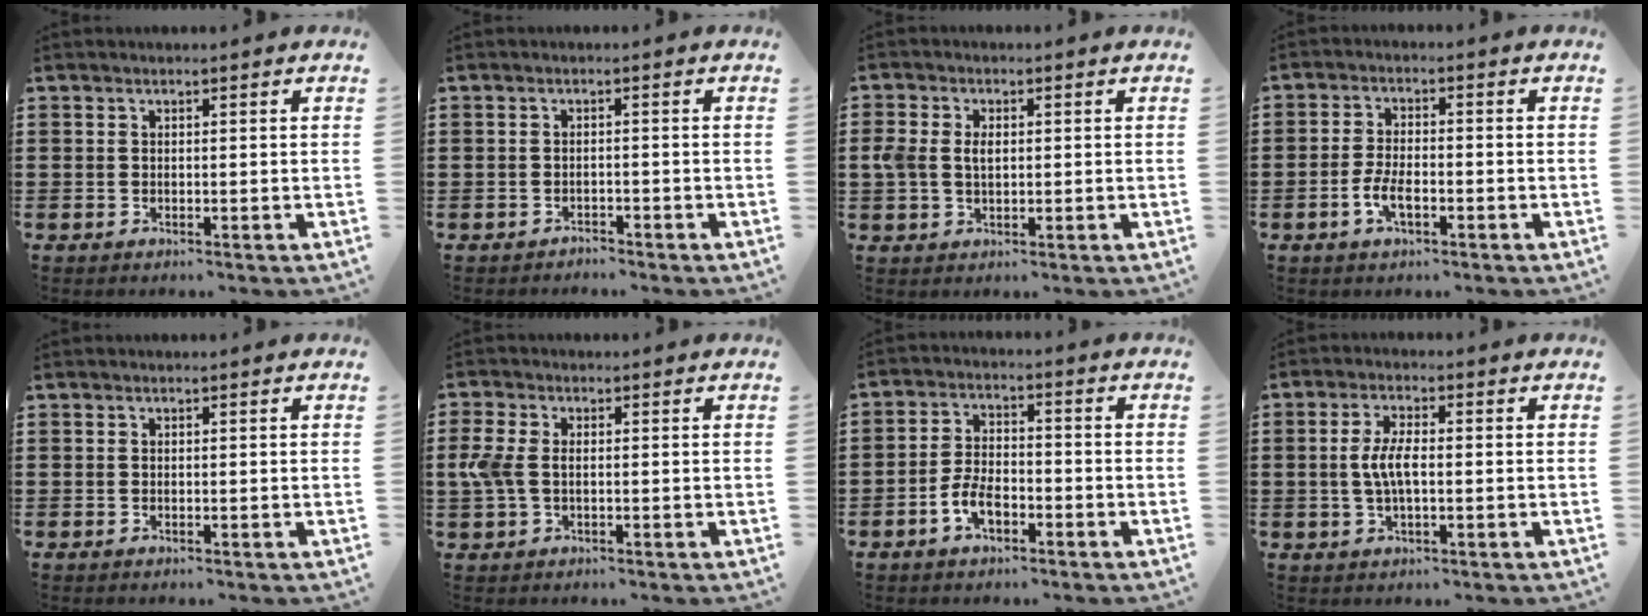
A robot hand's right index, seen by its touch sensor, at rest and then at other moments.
{"total": 1.3, "force": [-1.2, 0.1, -0.2], "torque": [0.000, 0.004, -0.029]}
{"total": 3.4, "force": [0.3, 2.4, 2.5], "torque": [-0.067, 0.004, -0.002]}
{"total": 4.2, "force": [-1.7, 1.9, 3.3], "torque": [-0.079, -0.001, -0.036]}
{"total": 0.0}
{"total": 4.3, "force": [-0.2, 2.6, 3.4], "torque": [-0.098, -0.003, -0.013]}
{"total": 5.0, "force": [-2.3, 2.6, 3.5], "torque": [-0.088, 0.000, -0.050]}
{"total": 4.6, "force": [-0.2, 1.7, 4.3], "torque": [-0.094, 0.000, -0.010]}